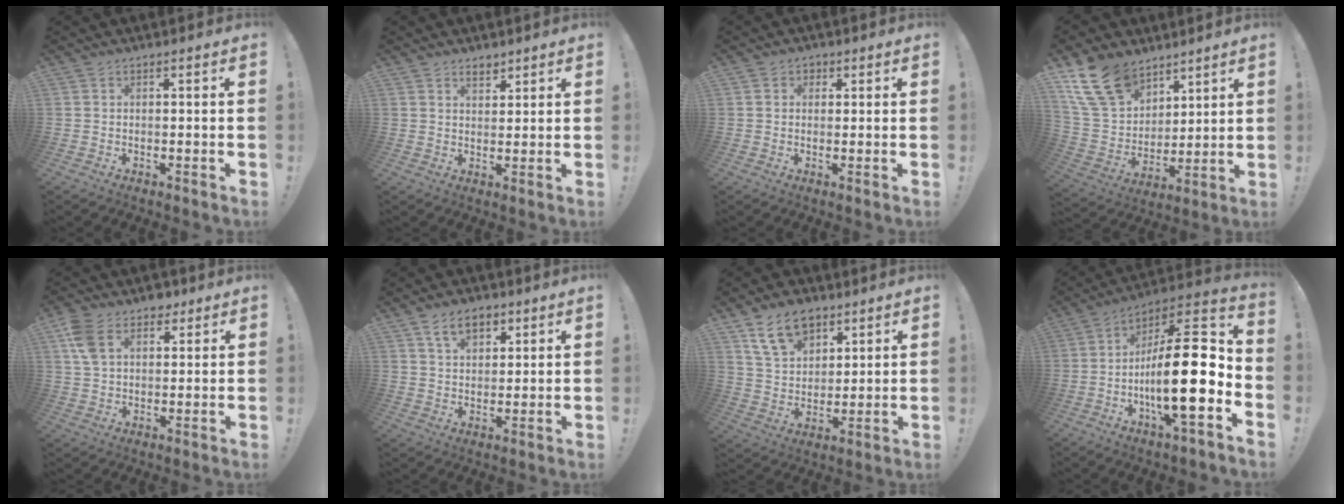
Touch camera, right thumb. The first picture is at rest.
{"total": 3.8, "force": [2.9, 2.0, 1.4], "torque": [-0.008, -0.016, 0.049]}
{"total": 2.4, "force": [0.5, 2.2, 0.7], "torque": [-0.008, 0.003, 0.009]}
{"total": 17.2, "force": [11.4, 10.8, 7.1], "torque": [-0.143, -0.065, 0.225]}
{"total": 10.4, "force": [5.4, 6.9, 5.7], "torque": [-0.101, -0.005, 0.107]}
{"total": 7.7, "force": [4.6, 4.3, 4.4], "torque": [-0.077, -0.006, 0.084]}
{"total": 13.0, "force": [7.8, 8.5, 6.0], "torque": [-0.093, -0.034, 0.148]}
{"total": 23.1, "force": [-4.5, 7.1, 21.5], "torque": [-0.365, 0.019, -0.075]}